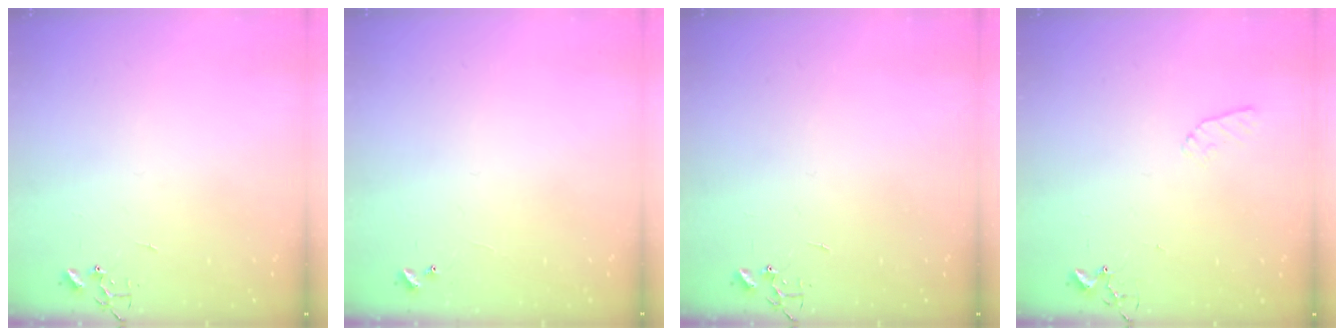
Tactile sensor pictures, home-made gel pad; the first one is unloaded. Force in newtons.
{"total": 5.1, "press": 5.0, "slide": 0.3}
{"total": 0.0}
{"total": 6.6, "press": 6.5, "slide": 0.7}